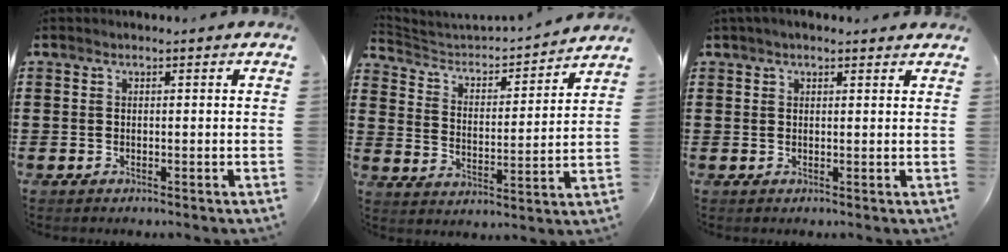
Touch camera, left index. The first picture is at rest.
{"total": 3.2, "force": [3.1, 0.6, 0.4], "torque": [-0.033, -0.035, 0.044]}
{"total": 1.5, "force": [1.2, 0.4, 0.9], "torque": [-0.019, 0.004, 0.022]}